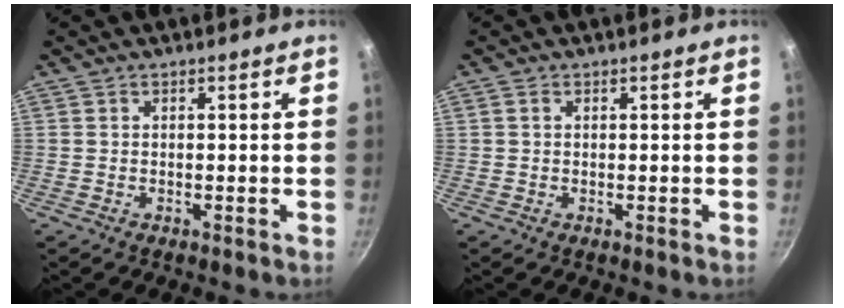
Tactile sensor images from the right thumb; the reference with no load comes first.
{"total": 0.8, "force": [0.2, 0.6, 0.4], "torque": [-0.008, 0.003, 0.004]}